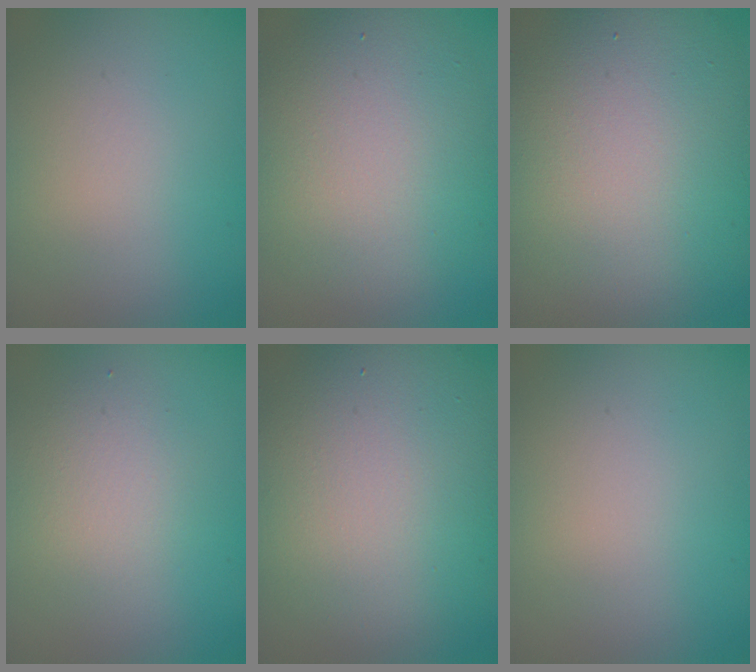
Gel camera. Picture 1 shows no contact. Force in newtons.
{"total": 7.7, "press": 7.7, "slide": 0.5}
{"total": 14.1, "press": 14.1, "slide": 1.2}
{"total": 2.0, "press": 2.0, "slide": 0.1}
{"total": 12.6, "press": 12.5, "slide": 0.5}
{"total": 0.0}